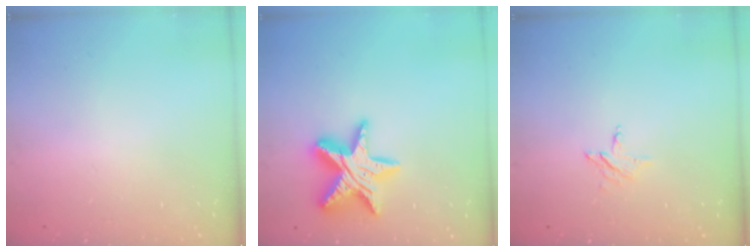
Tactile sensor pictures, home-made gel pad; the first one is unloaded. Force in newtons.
{"total": 15.9, "press": 15.9, "slide": 1.2}
{"total": 3.7, "press": 3.6, "slide": 0.3}